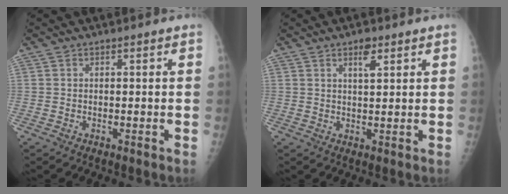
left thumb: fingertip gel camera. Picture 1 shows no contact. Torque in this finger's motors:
{"motor_torque": [-0.08, -0.11, -0.06, 0.21, 0.09]}